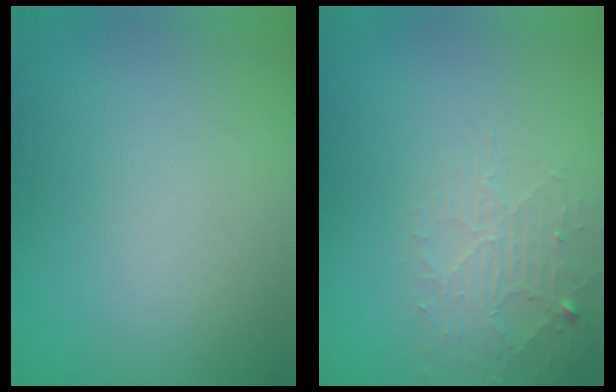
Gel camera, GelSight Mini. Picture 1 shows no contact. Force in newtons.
{"total": 2.2, "press": 2.2, "slide": 0.5}